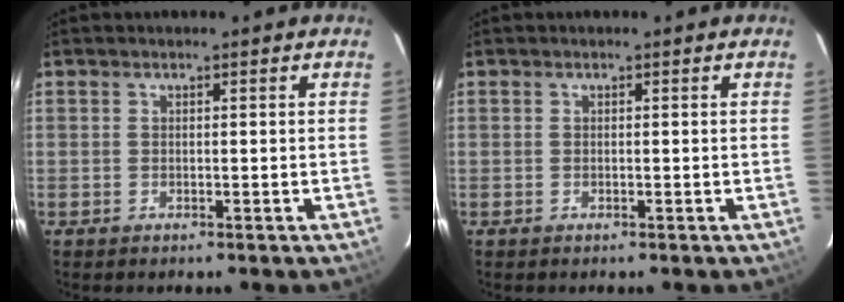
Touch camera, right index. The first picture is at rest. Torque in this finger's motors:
{"motor_torque": [0.00, 0.00, 0.02, 0.00]}